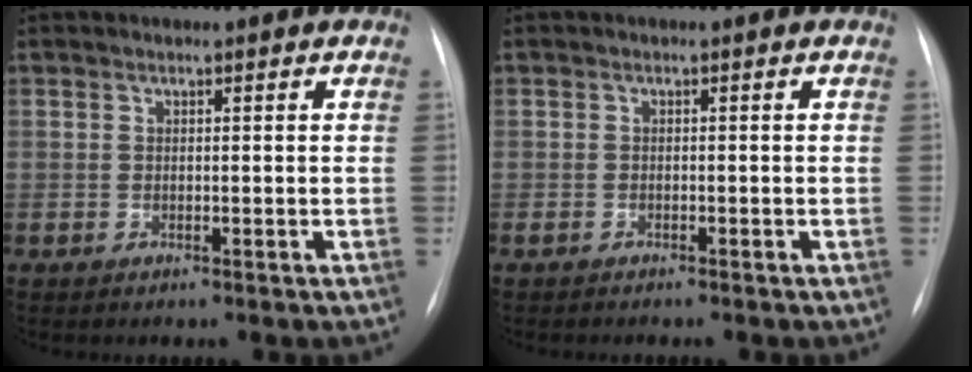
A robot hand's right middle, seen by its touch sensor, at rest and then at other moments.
{"total": 2.1, "force": [-1.8, 0.6, 0.8], "torque": [-0.014, -0.006, -0.020]}